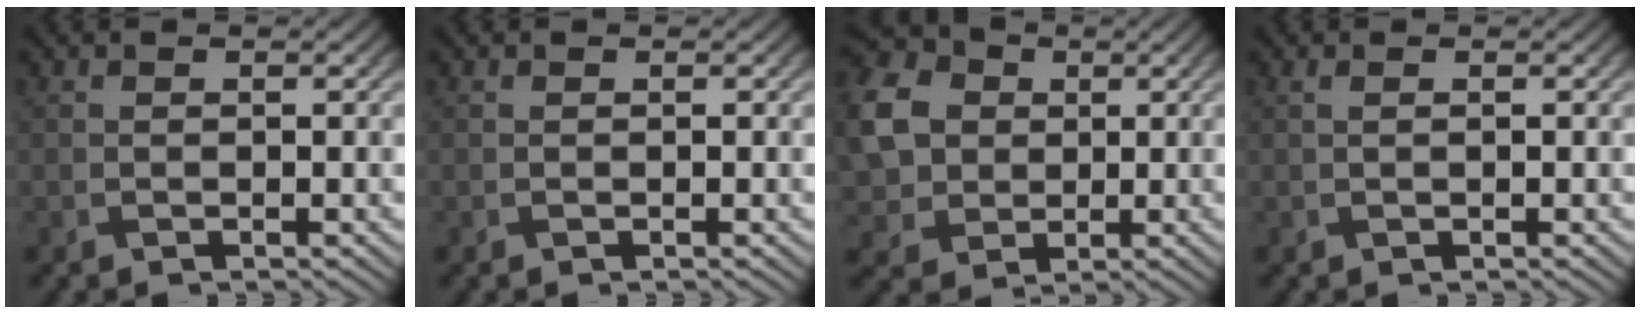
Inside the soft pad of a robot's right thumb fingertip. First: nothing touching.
{"total": 0.0}
{"total": 9.0, "force": [1.3, 7.7, 4.4], "torque": [-0.135, 0.004, 0.023]}
{"total": 0.6, "force": [0.2, 0.1, 0.6], "torque": [-0.015, 0.005, 0.004]}